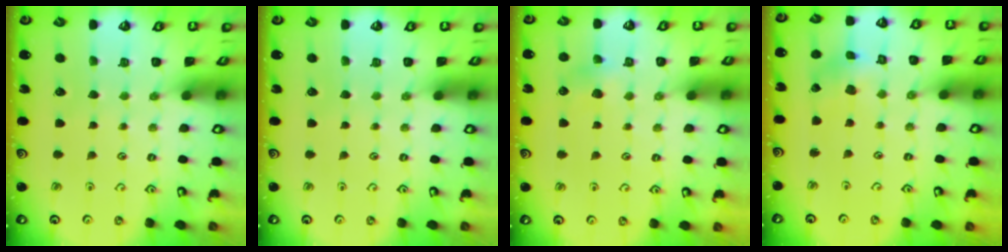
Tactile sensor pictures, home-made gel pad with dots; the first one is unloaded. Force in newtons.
{"total": 0.0}
{"total": 4.4, "press": 4.3, "slide": 0.7}
{"total": 2.2, "press": 2.2, "slide": 0.4}